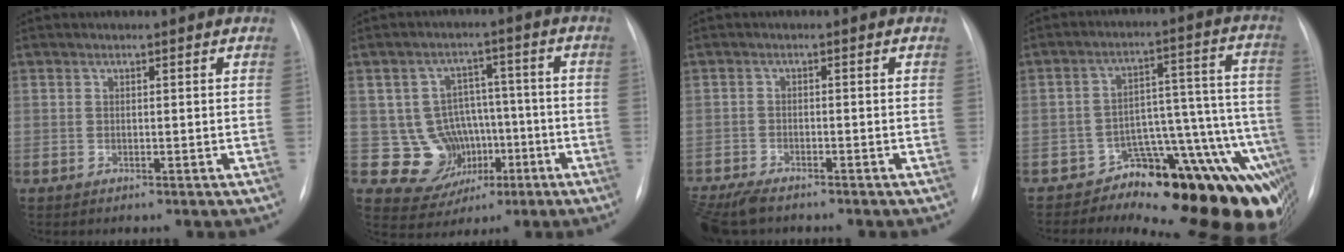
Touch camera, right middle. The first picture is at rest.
{"total": 8.9, "force": [-1.8, 8.5, 2.0], "torque": [-0.025, 0.033, -0.016]}
{"total": 6.9, "force": [-5.7, 1.9, 3.4], "torque": [-0.060, -0.017, -0.099]}
{"total": 19.0, "force": [-13.3, 6.0, 12.2], "torque": [-0.027, 0.076, -0.163]}